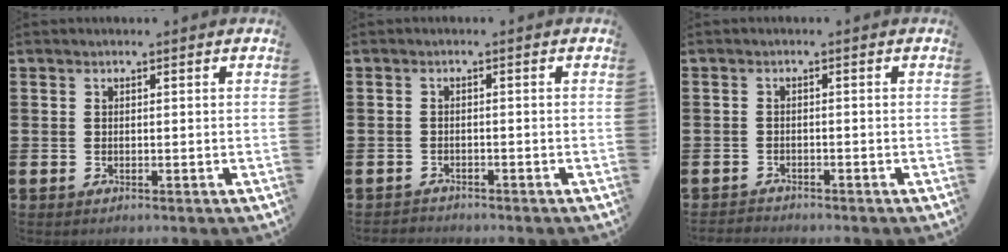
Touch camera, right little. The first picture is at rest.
{"total": 0.5, "force": [-0.5, 0.0, -0.1], "torque": [0.002, 0.003, -0.011]}
{"total": 0.7, "force": [-0.7, -0.1, -0.1], "torque": [0.001, 0.003, -0.015]}